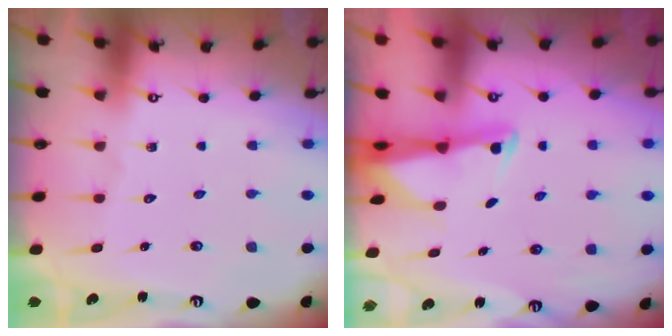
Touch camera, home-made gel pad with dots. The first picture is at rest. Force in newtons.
{"total": 2.5, "press": 2.4, "slide": 0.5}